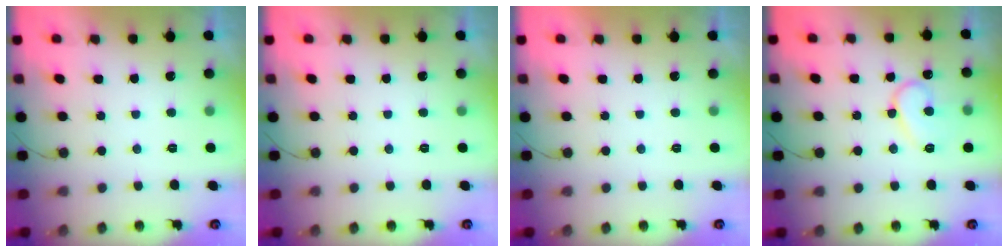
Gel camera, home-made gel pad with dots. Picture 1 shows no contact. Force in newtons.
{"total": 0.0}
{"total": 1.7, "press": 1.6, "slide": 0.0}
{"total": 11.1, "press": 11.0, "slide": 1.1}